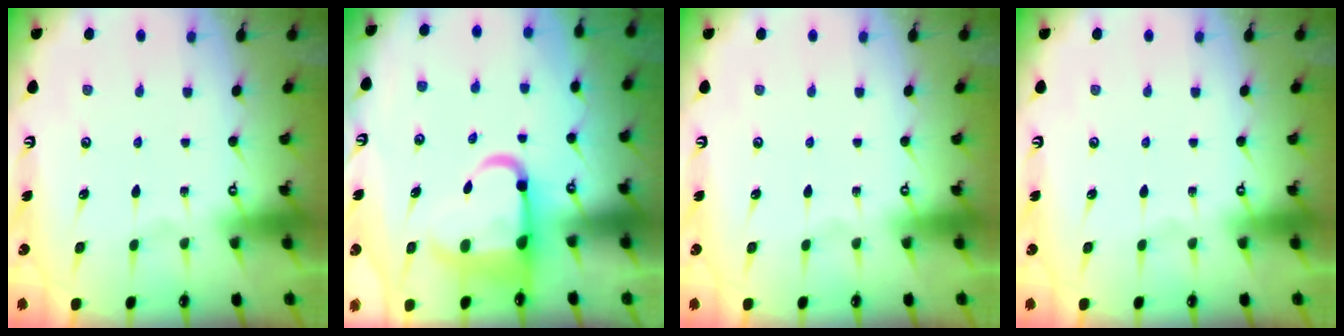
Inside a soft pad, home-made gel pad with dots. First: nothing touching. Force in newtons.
{"total": 8.5, "press": 8.2, "slide": 2.0}
{"total": 0.0}
{"total": 0.0}